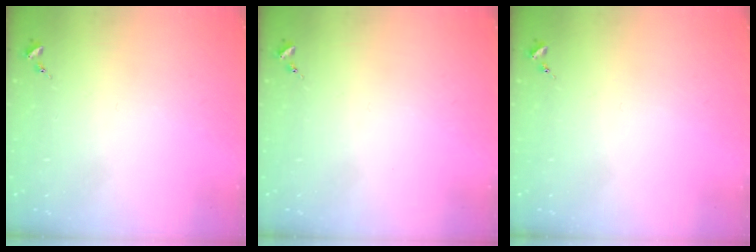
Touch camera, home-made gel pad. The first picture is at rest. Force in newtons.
{"total": 0.0}
{"total": 0.0}